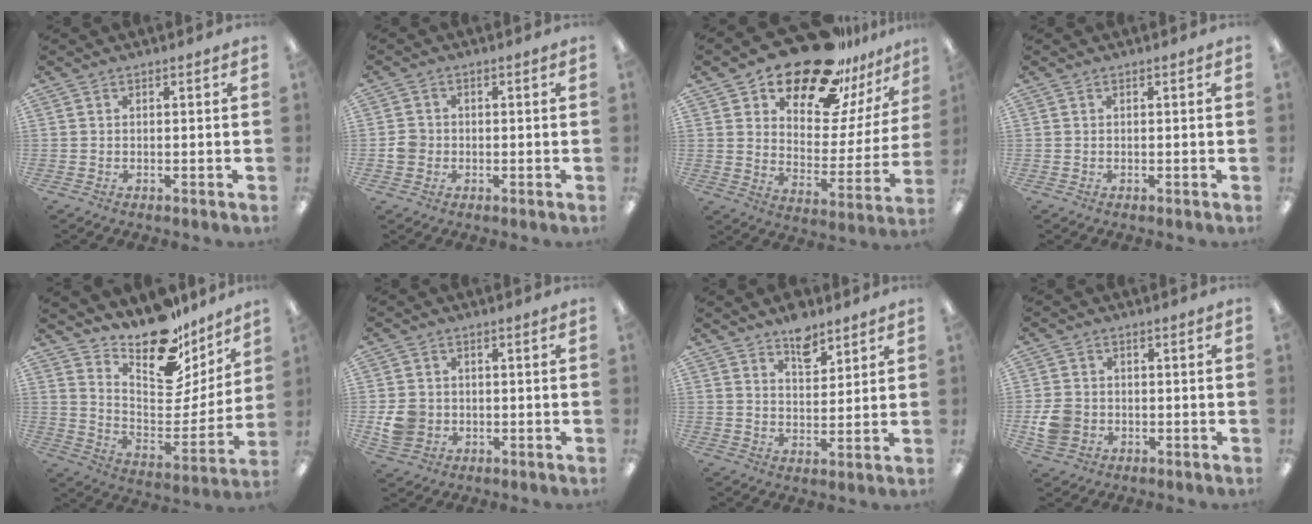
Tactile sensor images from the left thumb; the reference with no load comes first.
{"total": 3.2, "force": [-0.5, 3.0, 0.9], "torque": [-0.017, 0.006, -0.009]}
{"total": 21.9, "force": [17.7, 9.3, 9.0], "torque": [-0.143, -0.127, 0.307]}
{"total": 0.0}
{"total": 17.4, "force": [15.1, 6.0, 6.1], "torque": [-0.098, -0.129, 0.260]}
{"total": 5.9, "force": [-0.8, 5.4, 2.2], "torque": [-0.041, 0.006, -0.013]}
{"total": 7.1, "force": [5.5, 3.5, 2.9], "torque": [-0.025, -0.035, 0.094]}
{"total": 5.8, "force": [-1.2, 5.0, 2.7], "torque": [-0.051, 0.008, -0.020]}